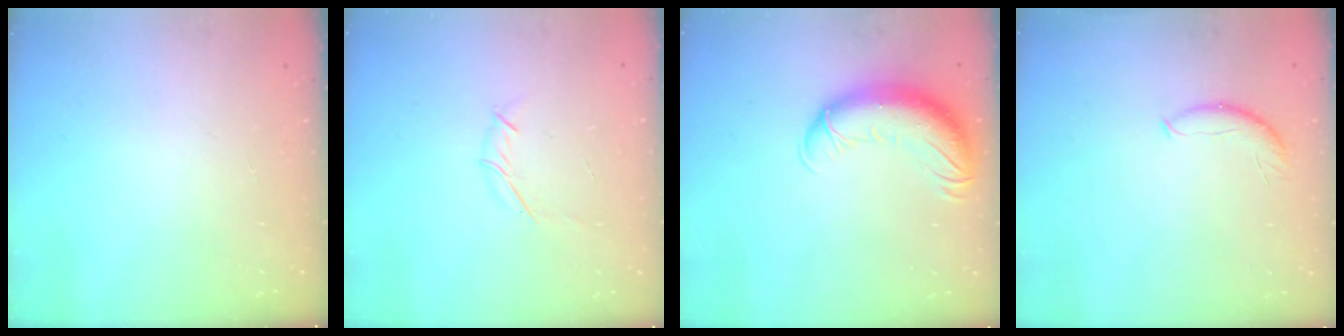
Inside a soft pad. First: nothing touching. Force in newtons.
{"total": 3.8, "press": 3.7, "slide": 0.8}
{"total": 14.5, "press": 14.2, "slide": 3.1}
{"total": 6.8, "press": 6.8, "slide": 0.5}